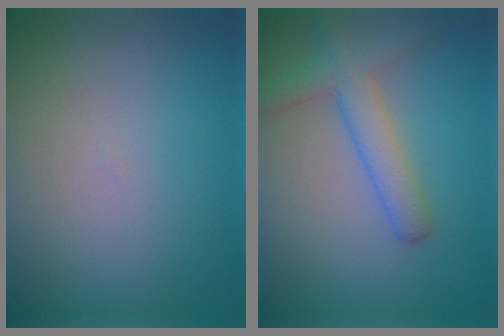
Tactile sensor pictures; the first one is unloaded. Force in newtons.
{"total": 3.8, "press": 3.8, "slide": 0.2}